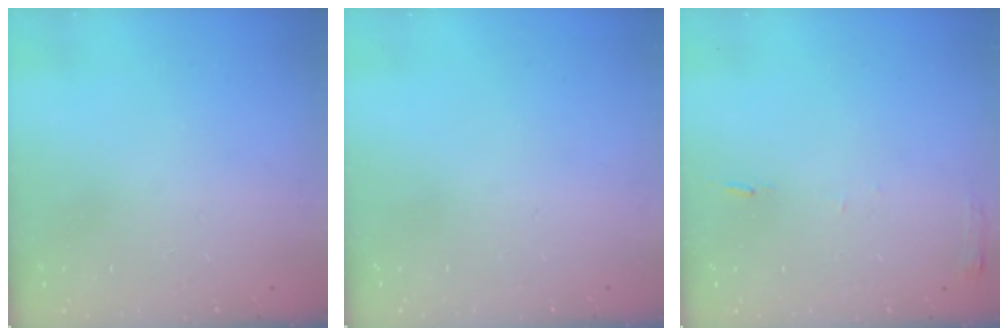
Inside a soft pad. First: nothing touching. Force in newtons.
{"total": 0.0}
{"total": 5.3, "press": 5.3, "slide": 0.6}